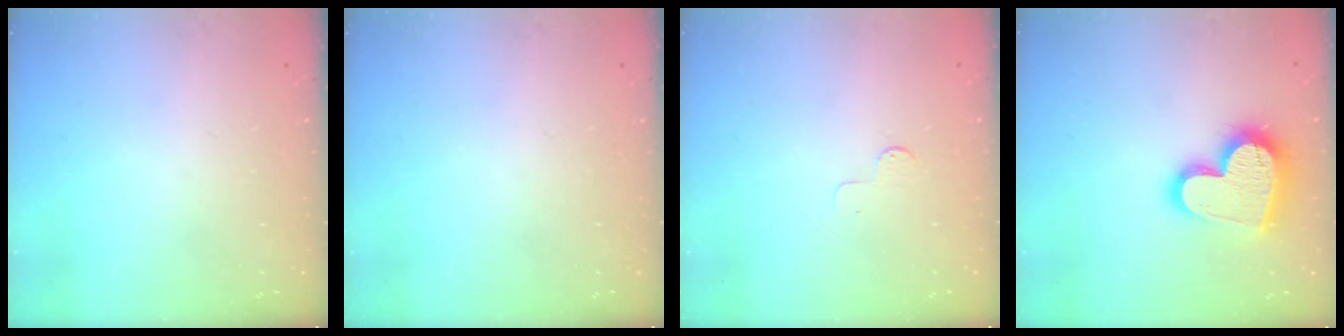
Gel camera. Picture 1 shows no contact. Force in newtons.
{"total": 0.0}
{"total": 2.6, "press": 2.6, "slide": 0.3}
{"total": 18.1, "press": 18.0, "slide": 1.5}